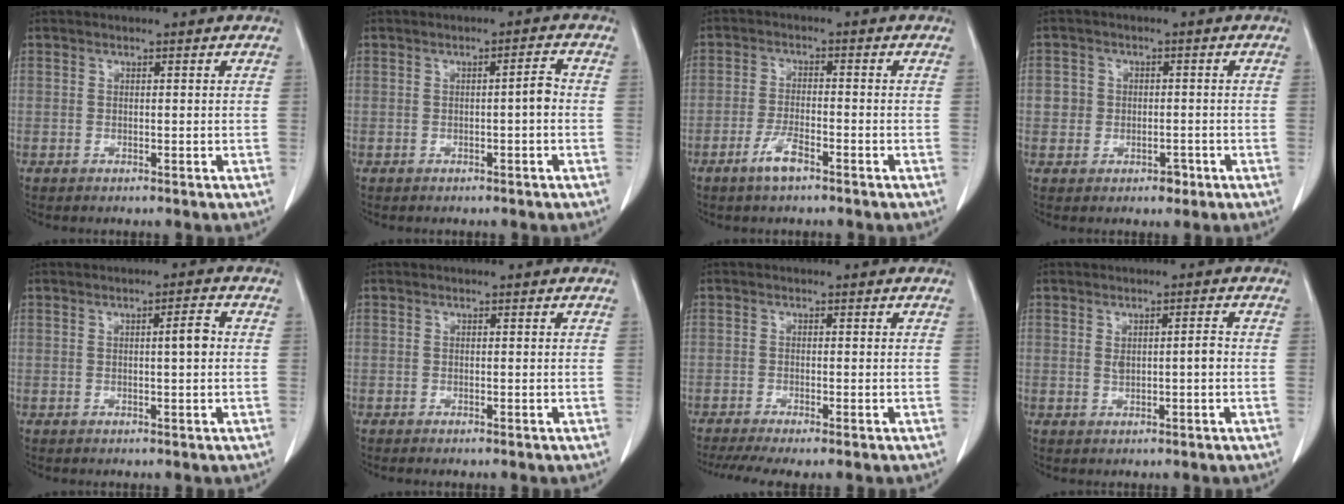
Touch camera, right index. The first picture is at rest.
{"total": 2.0, "force": [-0.4, 0.2, 2.0], "torque": [-0.027, 0.004, -0.007]}
{"total": 4.1, "force": [-2.6, 0.7, 3.0], "torque": [-0.061, -0.002, -0.047]}
{"total": 3.7, "force": [-0.9, 3.3, 1.4], "torque": [-0.010, 0.009, -0.007]}
{"total": 2.5, "force": [0.2, 0.2, 2.5], "torque": [-0.039, 0.003, 0.002]}
{"total": 0.7, "force": [-0.6, 0.0, 0.4], "torque": [-0.005, -0.002, -0.009]}
{"total": 6.7, "force": [-5.3, 0.6, 4.1], "torque": [-0.063, -0.012, -0.085]}
{"total": 2.6, "force": [0.1, 0.7, 2.5], "torque": [-0.046, 0.007, 0.007]}